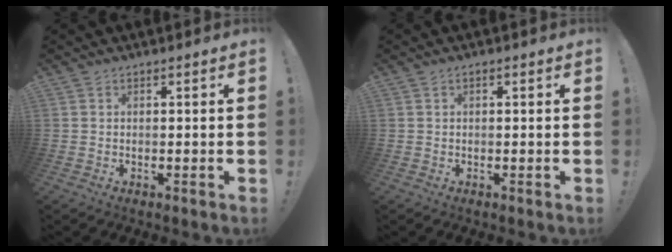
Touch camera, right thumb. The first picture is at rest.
{"total": 0.7, "force": [-0.4, 0.2, 0.6], "torque": [-0.012, 0.003, -0.006]}